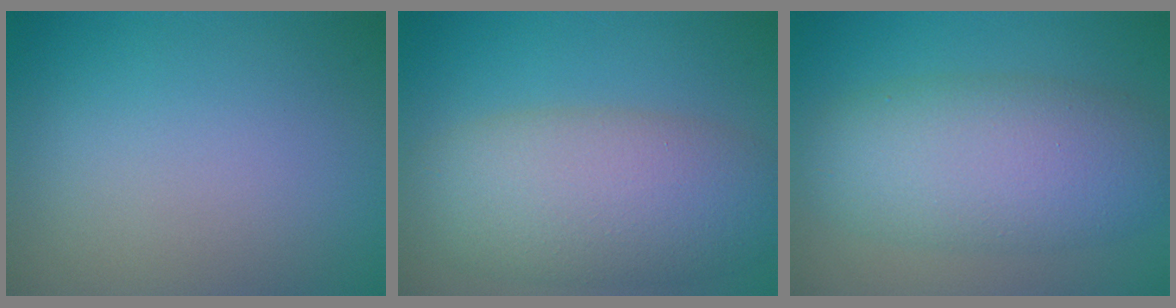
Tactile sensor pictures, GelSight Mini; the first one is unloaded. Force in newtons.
{"total": 8.3, "press": 8.3, "slide": 0.5}
{"total": 7.8, "press": 7.8, "slide": 0.2}